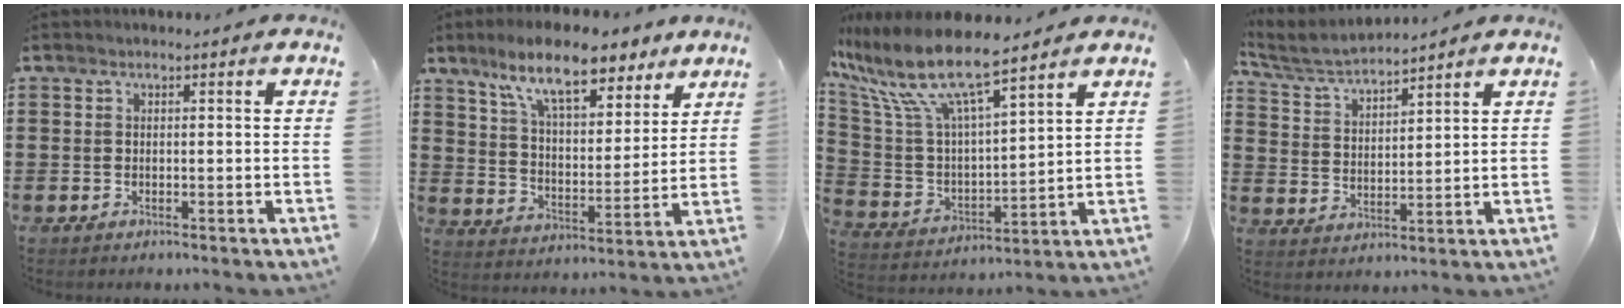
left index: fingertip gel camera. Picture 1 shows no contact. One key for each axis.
{"total": 11.7, "fx": 8.7, "fy": 3.6, "fz": 7.0, "tx": -0.144, "ty": -0.019, "tz": 0.154}
{"total": 11.0, "fx": 8.6, "fy": 2.0, "fz": 6.5, "tx": -0.176, "ty": -0.054, "tz": 0.145}
{"total": 4.7, "fx": 4.5, "fy": 0.4, "fz": 1.3, "tx": -0.046, "ty": -0.022, "tz": 0.076}